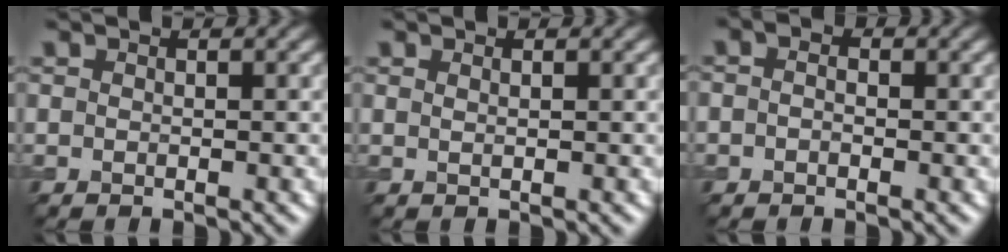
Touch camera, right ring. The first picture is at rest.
{"total": 0.6, "force": [0.4, 0.2, 0.4], "torque": [-0.005, -0.001, 0.004]}
{"total": 1.1, "force": [-0.1, 0.7, 0.8], "torque": [-0.012, -0.002, -0.013]}